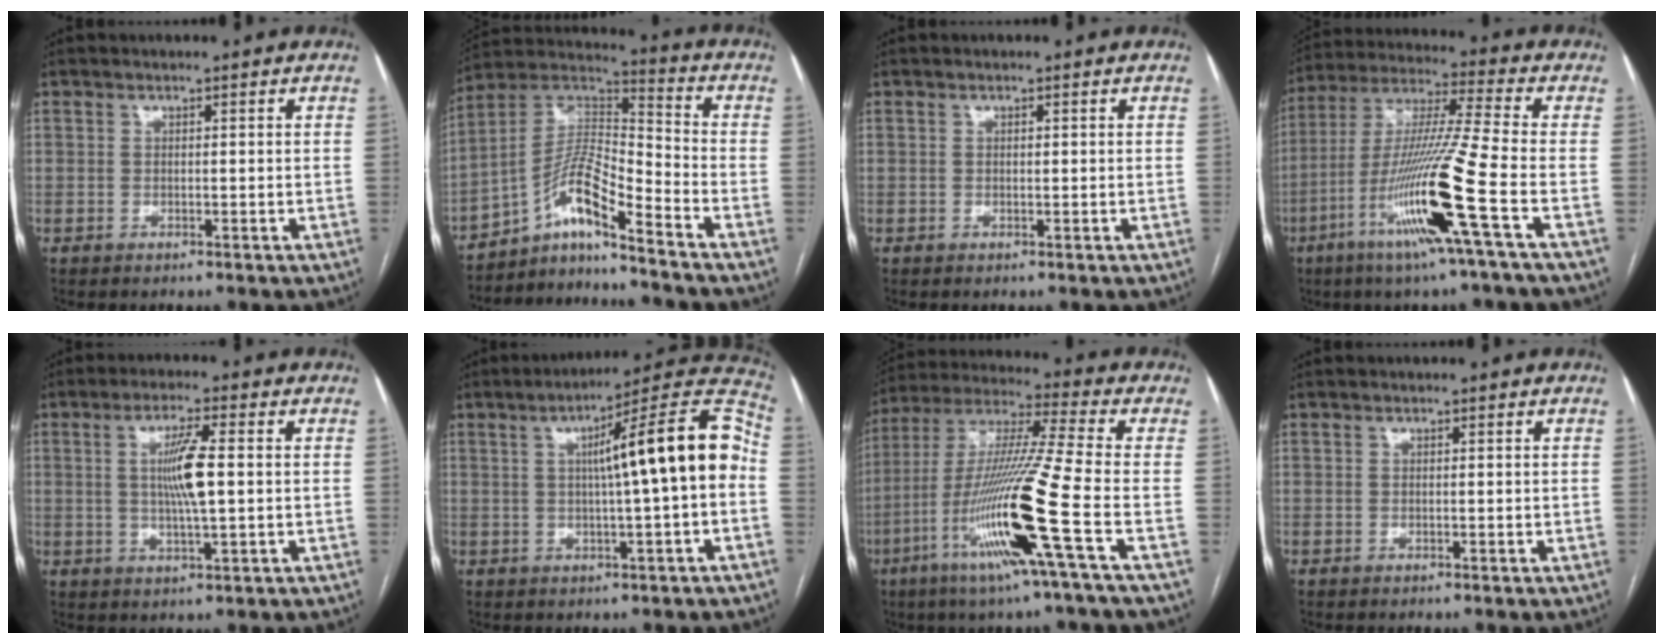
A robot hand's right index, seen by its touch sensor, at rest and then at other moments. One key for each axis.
{"total": 11.0, "fx": -7.4, "fy": 0.3, "fz": 8.1, "tx": -0.163, "ty": 0.022, "tz": -0.136}
{"total": 0.0}
{"total": 16.9, "fx": -6.5, "fy": -1.8, "fz": 15.5, "tx": -0.312, "ty": -0.022, "tz": -0.127}
{"total": 6.7, "fx": 0.5, "fy": 0.2, "fz": 6.7, "tx": -0.127, "ty": -0.002, "tz": 0.009}
{"total": 14.7, "fx": 0.6, "fy": 0.4, "fz": 14.7, "tx": -0.209, "ty": 0.036, "tz": 0.003}
{"total": 18.1, "fx": -6.5, "fy": -1.6, "fz": 16.8, "tx": -0.344, "ty": -0.024, "tz": -0.132}
{"total": 0.0}